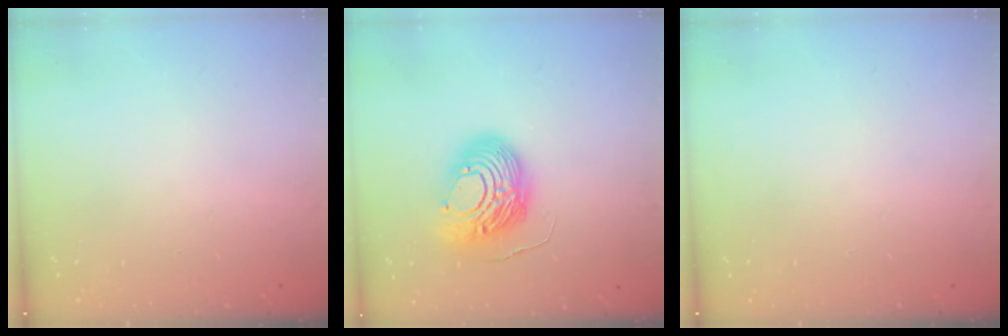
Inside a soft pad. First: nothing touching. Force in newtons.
{"total": 14.1, "press": 14.1, "slide": 1.2}
{"total": 0.0}